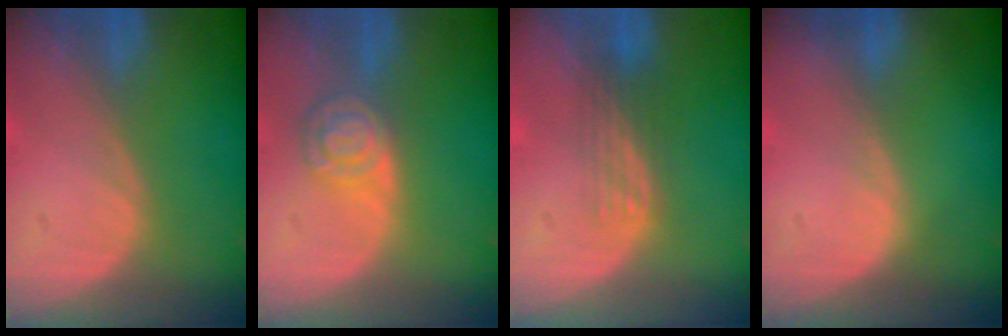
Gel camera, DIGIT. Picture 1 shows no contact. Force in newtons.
{"total": 5.5, "press": 4.8, "slide": 2.6}
{"total": 2.9, "press": 2.7, "slide": 1.2}
{"total": 0.5, "press": 0.3, "slide": 0.4}